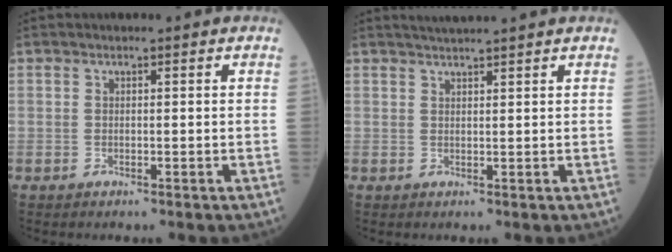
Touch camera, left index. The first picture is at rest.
{"total": 3.6, "force": [3.3, -0.7, 1.4], "torque": [-0.016, 0.020, 0.053]}